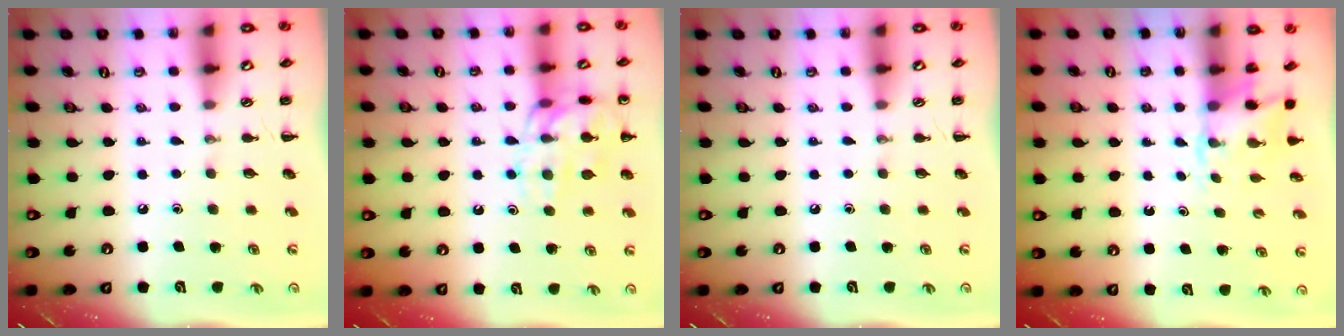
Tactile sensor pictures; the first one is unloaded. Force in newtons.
{"total": 13.9, "press": 13.8, "slide": 1.1}
{"total": 0.0}
{"total": 2.8, "press": 2.6, "slide": 1.0}